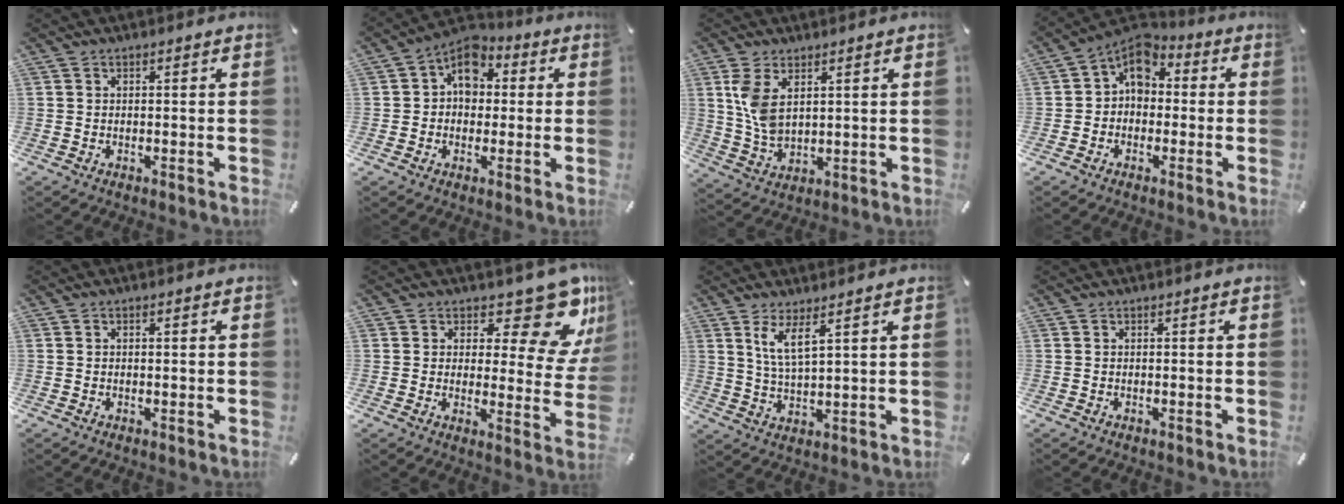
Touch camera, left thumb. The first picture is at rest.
{"total": 7.8, "force": [1.1, 6.6, 3.9], "torque": [-0.055, -0.003, 0.016]}
{"total": 6.9, "force": [2.9, 4.0, 4.8], "torque": [-0.123, -0.012, 0.051]}
{"total": 6.9, "force": [1.1, 5.8, 3.4], "torque": [-0.058, -0.001, 0.018]}
{"total": 0.6, "force": [0.0, 0.2, 0.5], "torque": [-0.010, 0.001, -0.001]}
{"total": 14.6, "force": [9.8, 5.9, 9.0], "torque": [-0.112, -0.079, 0.162]}
{"total": 6.9, "force": [4.1, 1.6, 5.3], "torque": [-0.116, -0.005, 0.072]}
{"total": 0.0}